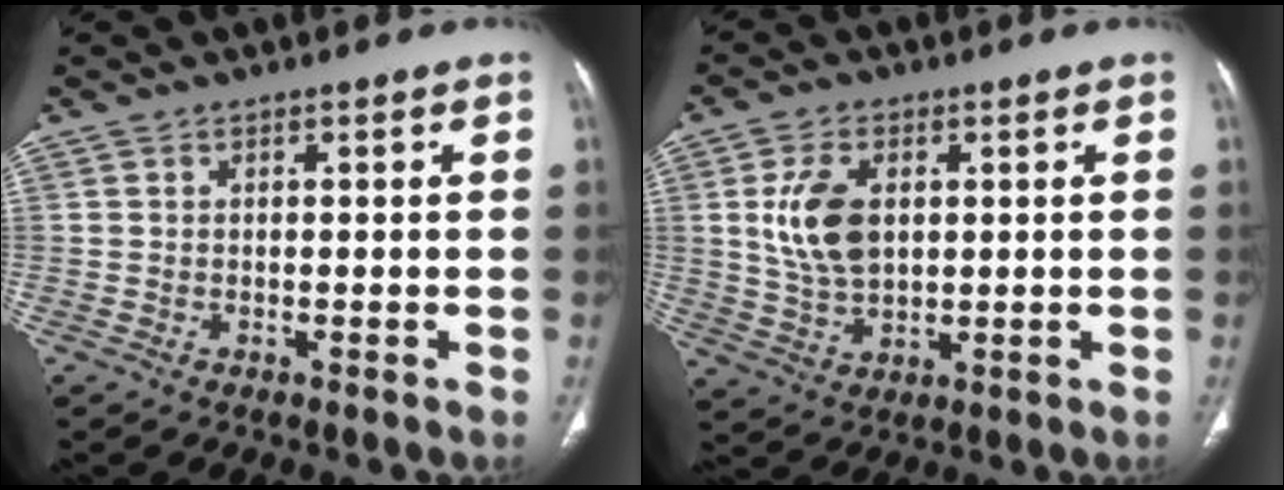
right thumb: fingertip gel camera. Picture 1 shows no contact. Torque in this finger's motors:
{"motor_torque": [0.04, 0.05, 0.72, 0.40, 0.08]}